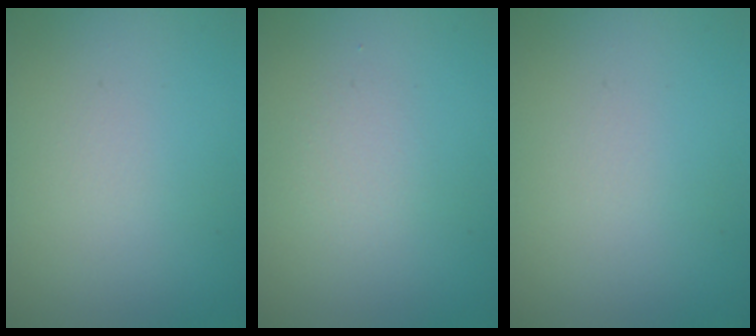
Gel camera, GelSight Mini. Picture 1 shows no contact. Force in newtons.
{"total": 1.1, "press": 1.1, "slide": 0.1}
{"total": 0.0}